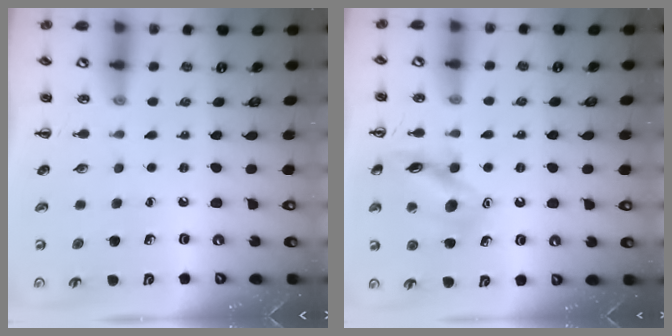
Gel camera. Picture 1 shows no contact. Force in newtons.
{"total": 14.1, "press": 14.0, "slide": 1.1}